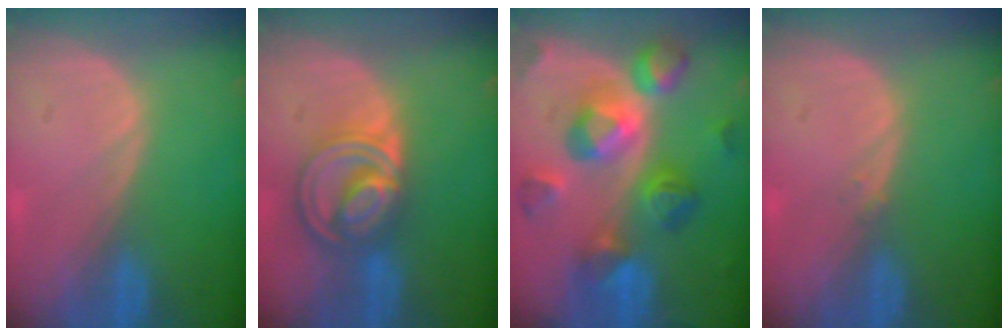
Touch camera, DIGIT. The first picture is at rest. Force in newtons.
{"total": 8.8, "press": 7.4, "slide": 4.6}
{"total": 11.4, "press": 11.4, "slide": 0.9}
{"total": 0.6, "press": 0.5, "slide": 0.3}